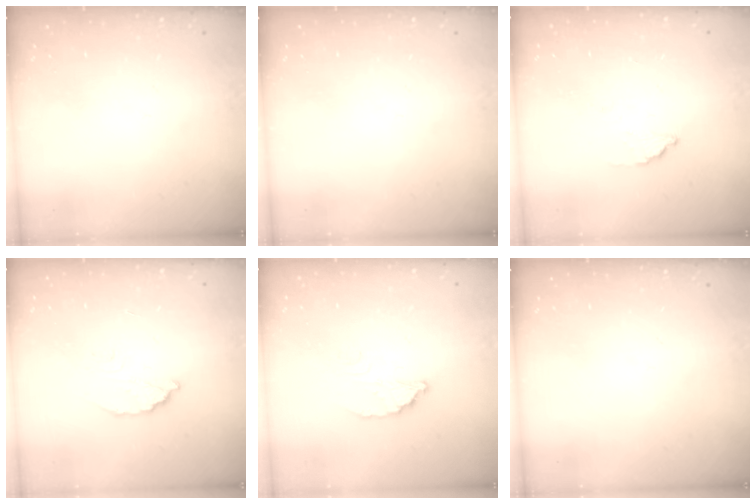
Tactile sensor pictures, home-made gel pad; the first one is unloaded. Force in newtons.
{"total": 0.0}
{"total": 2.2, "press": 2.2, "slide": 0.2}
{"total": 3.8, "press": 3.8, "slide": 0.3}
{"total": 2.8, "press": 2.8, "slide": 0.2}
{"total": 0.0}